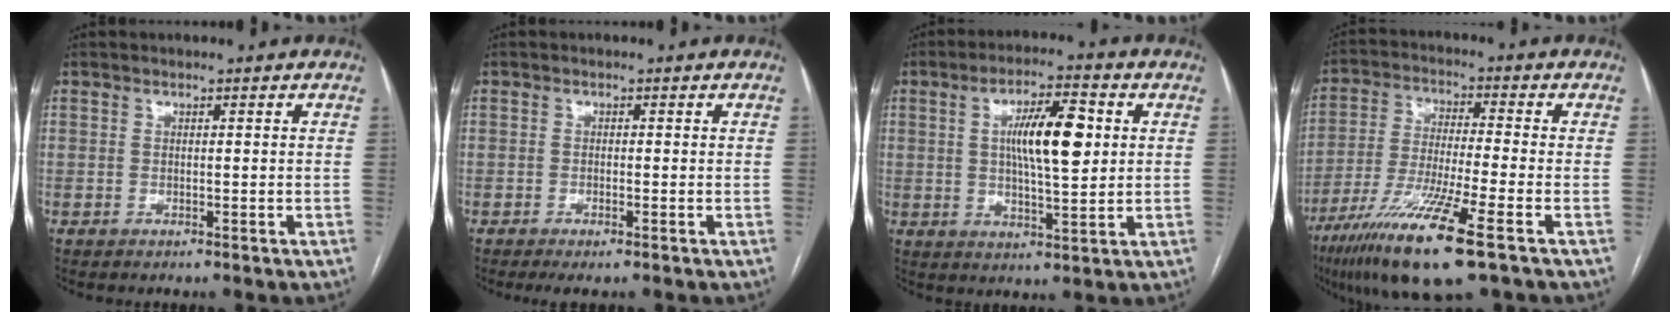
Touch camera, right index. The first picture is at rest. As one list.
[{"total": 1.7, "force": [-1.0, 0.2, 1.4], "torque": [-0.029, -0.005, -0.015]}, {"total": 10.1, "force": [1.9, 2.2, 9.7], "torque": [-0.169, 0.009, 0.032]}, {"total": 14.7, "force": [-8.3, 0.1, 12.2], "torque": [-0.252, -0.040, -0.151]}]